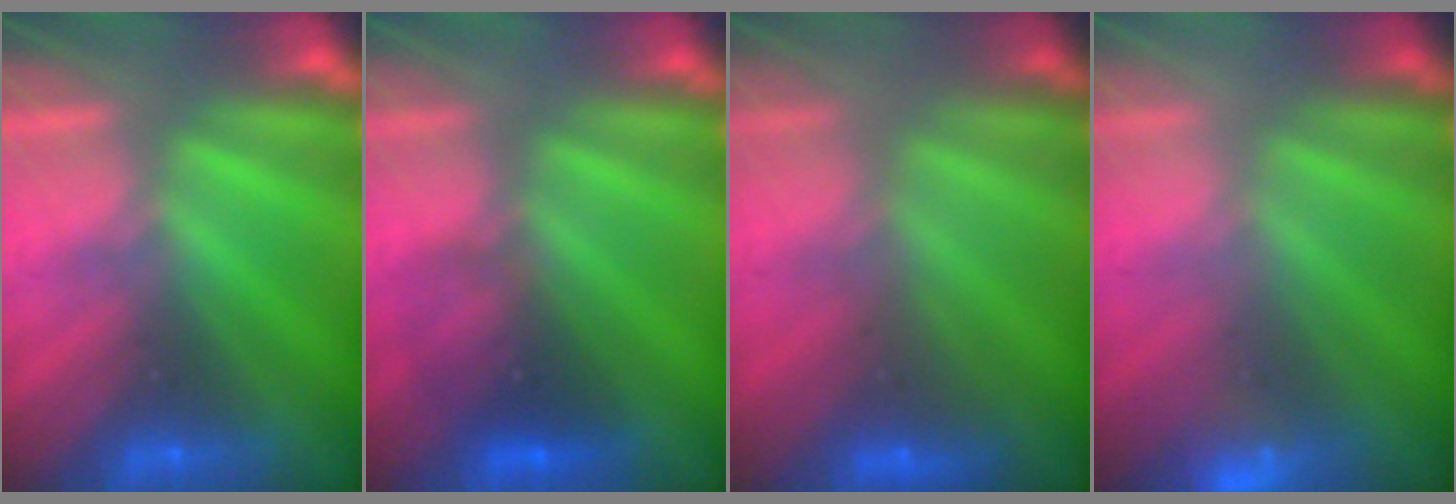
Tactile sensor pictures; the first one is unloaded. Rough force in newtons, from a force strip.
{"total": 2.9}
{"total": 2.9}
{"total": 2.2}